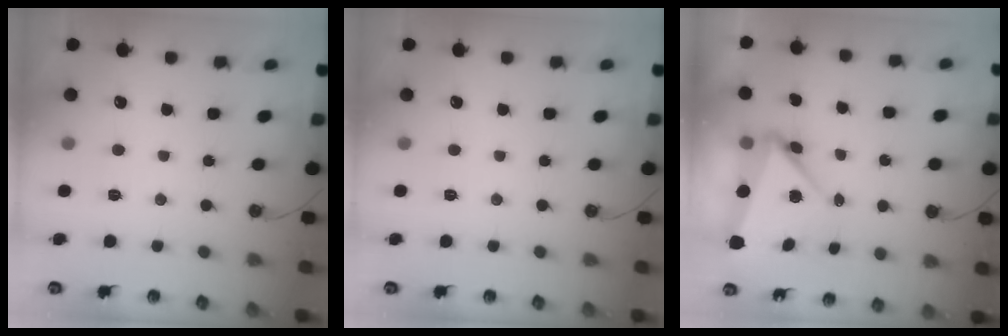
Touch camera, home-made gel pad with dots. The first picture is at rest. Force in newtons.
{"total": 0.0}
{"total": 5.8, "press": 4.9, "slide": 3.1}